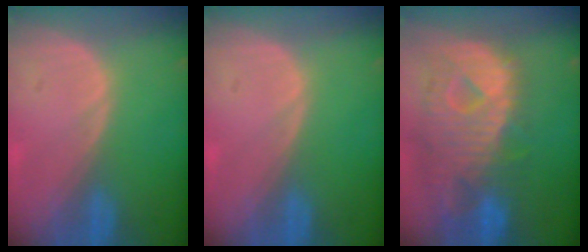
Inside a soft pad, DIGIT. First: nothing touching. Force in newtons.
{"total": 0.0}
{"total": 12.4, "press": 10.7, "slide": 6.3}